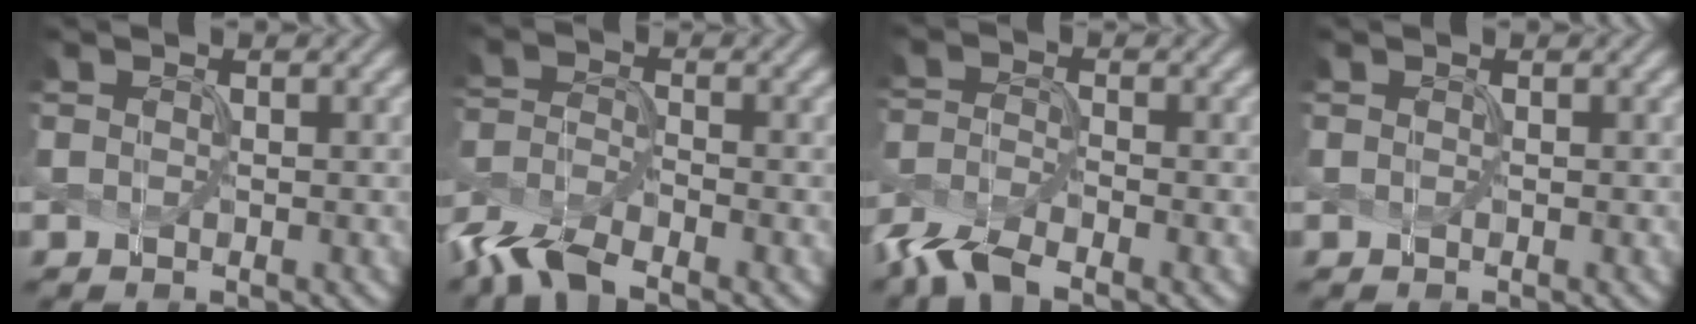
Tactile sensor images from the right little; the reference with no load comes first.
{"total": 5.3, "force": [-4.4, 1.3, 2.7], "torque": [-0.065, -0.008, -0.088]}
{"total": 4.2, "force": [-3.6, 1.0, 2.1], "torque": [-0.054, -0.009, -0.075]}
{"total": 0.0}